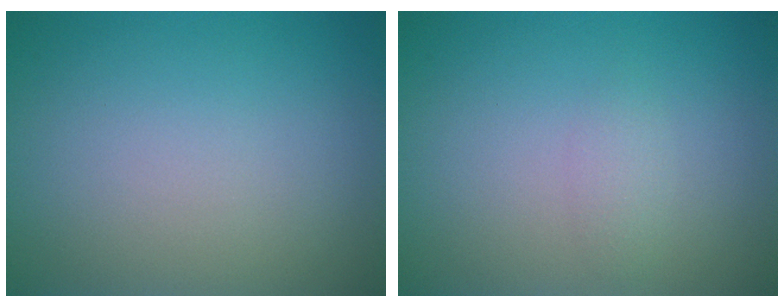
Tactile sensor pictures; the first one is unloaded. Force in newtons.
{"total": 1.0, "press": 1.0, "slide": 0.0}